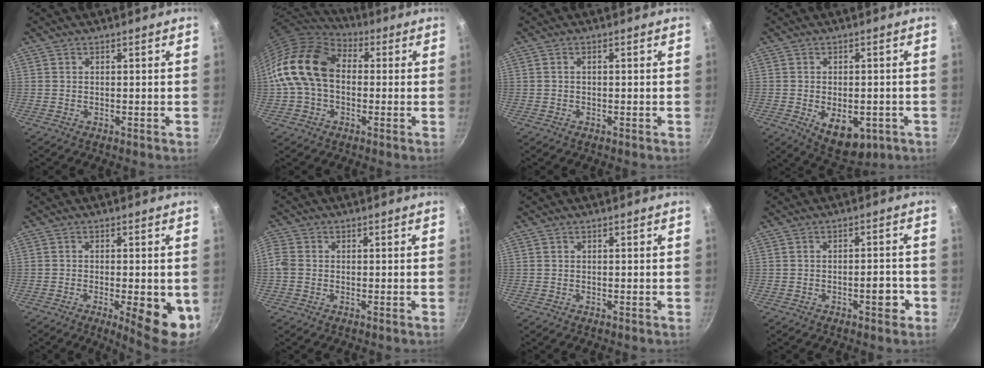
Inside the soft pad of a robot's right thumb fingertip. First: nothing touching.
{"total": 16.4, "force": [0.4, 11.6, 11.6], "torque": [-0.196, 0.036, -0.009]}
{"total": 0.7, "force": [-0.1, 0.4, 0.6], "torque": [-0.013, 0.006, -0.001]}
{"total": 9.7, "force": [-3.0, 5.8, 7.3], "torque": [-0.073, 0.001, -0.026]}
{"total": 11.0, "force": [-3.0, 3.3, 10.0], "torque": [-0.123, -0.001, -0.035]}
{"total": 3.4, "force": [-0.5, 2.8, 1.9], "torque": [-0.043, 0.005, -0.019]}
{"total": 0.0}
{"total": 6.4, "force": [-3.2, 1.9, 5.3], "torque": [-0.061, 0.030, -0.043]}